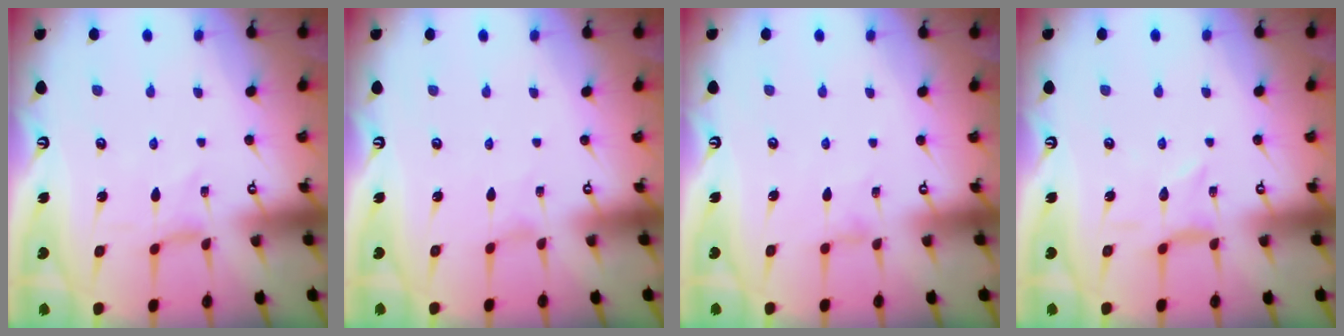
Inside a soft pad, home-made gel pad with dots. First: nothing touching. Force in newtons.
{"total": 0.0}
{"total": 0.8, "press": 0.7, "slide": 0.4}
{"total": 1.2, "press": 1.2, "slide": 0.1}